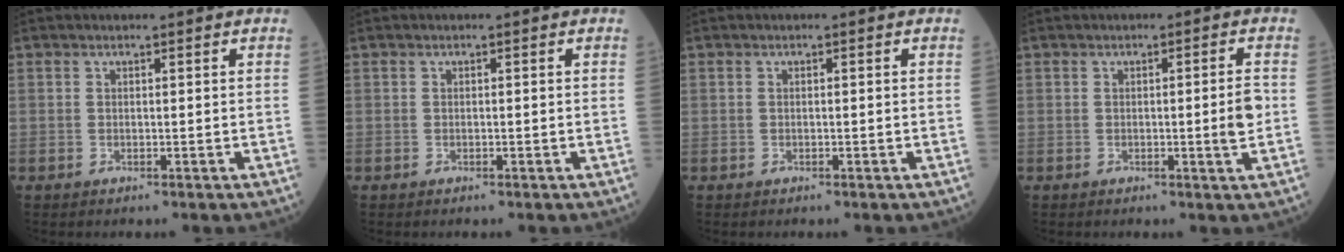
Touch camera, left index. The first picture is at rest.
{"total": 0.0}
{"total": 0.0}
{"total": 3.1, "force": [-0.6, -0.5, 3.0], "torque": [-0.042, -0.007, -0.010]}